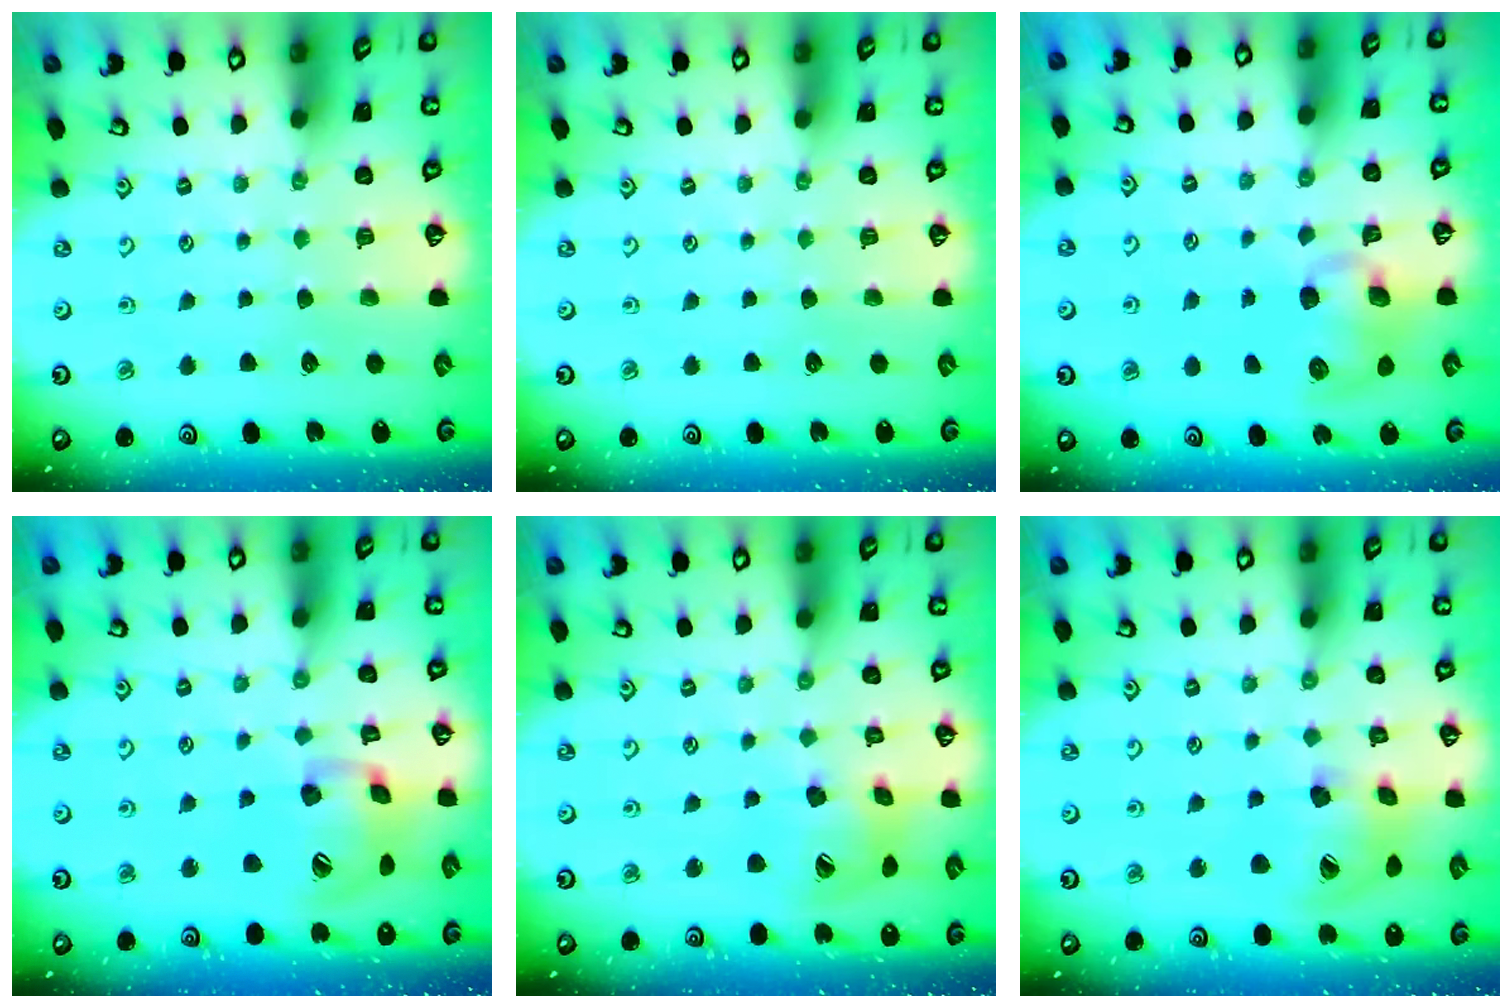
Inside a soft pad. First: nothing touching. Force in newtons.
{"total": 0.0}
{"total": 10.3, "press": 10.2, "slide": 1.1}
{"total": 16.2, "press": 16.0, "slide": 2.7}
{"total": 15.5, "press": 15.4, "slide": 2.4}
{"total": 15.6, "press": 15.4, "slide": 2.3}